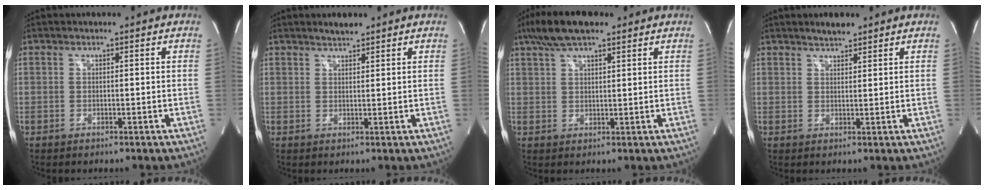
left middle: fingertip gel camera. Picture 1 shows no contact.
{"total": 2.0, "force": [1.9, 0.3, 0.6], "torque": [-0.021, 0.003, 0.035]}
{"total": 8.0, "force": [5.7, 2.3, 5.0], "torque": [-0.104, 0.022, 0.103]}
{"total": 2.6, "force": [2.3, 0.6, 1.0], "torque": [-0.026, 0.004, 0.040]}